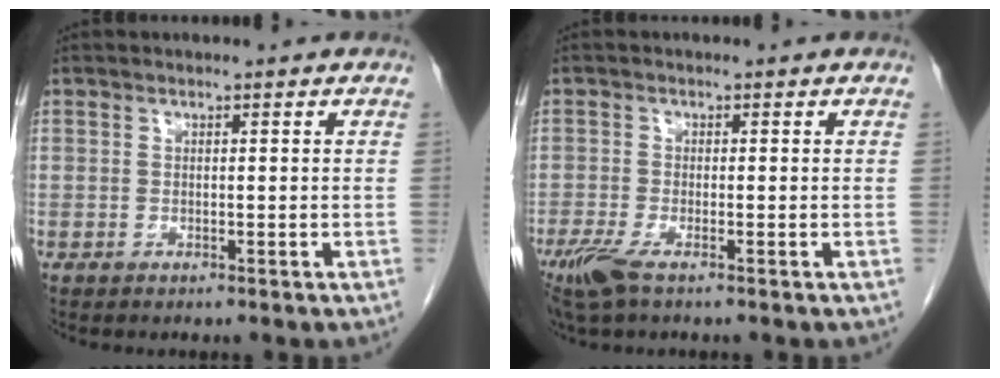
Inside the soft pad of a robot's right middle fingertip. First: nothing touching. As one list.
[{"total": 4.0, "force": [-2.5, 0.7, 3.0], "torque": [-0.067, -0.013, -0.051]}]